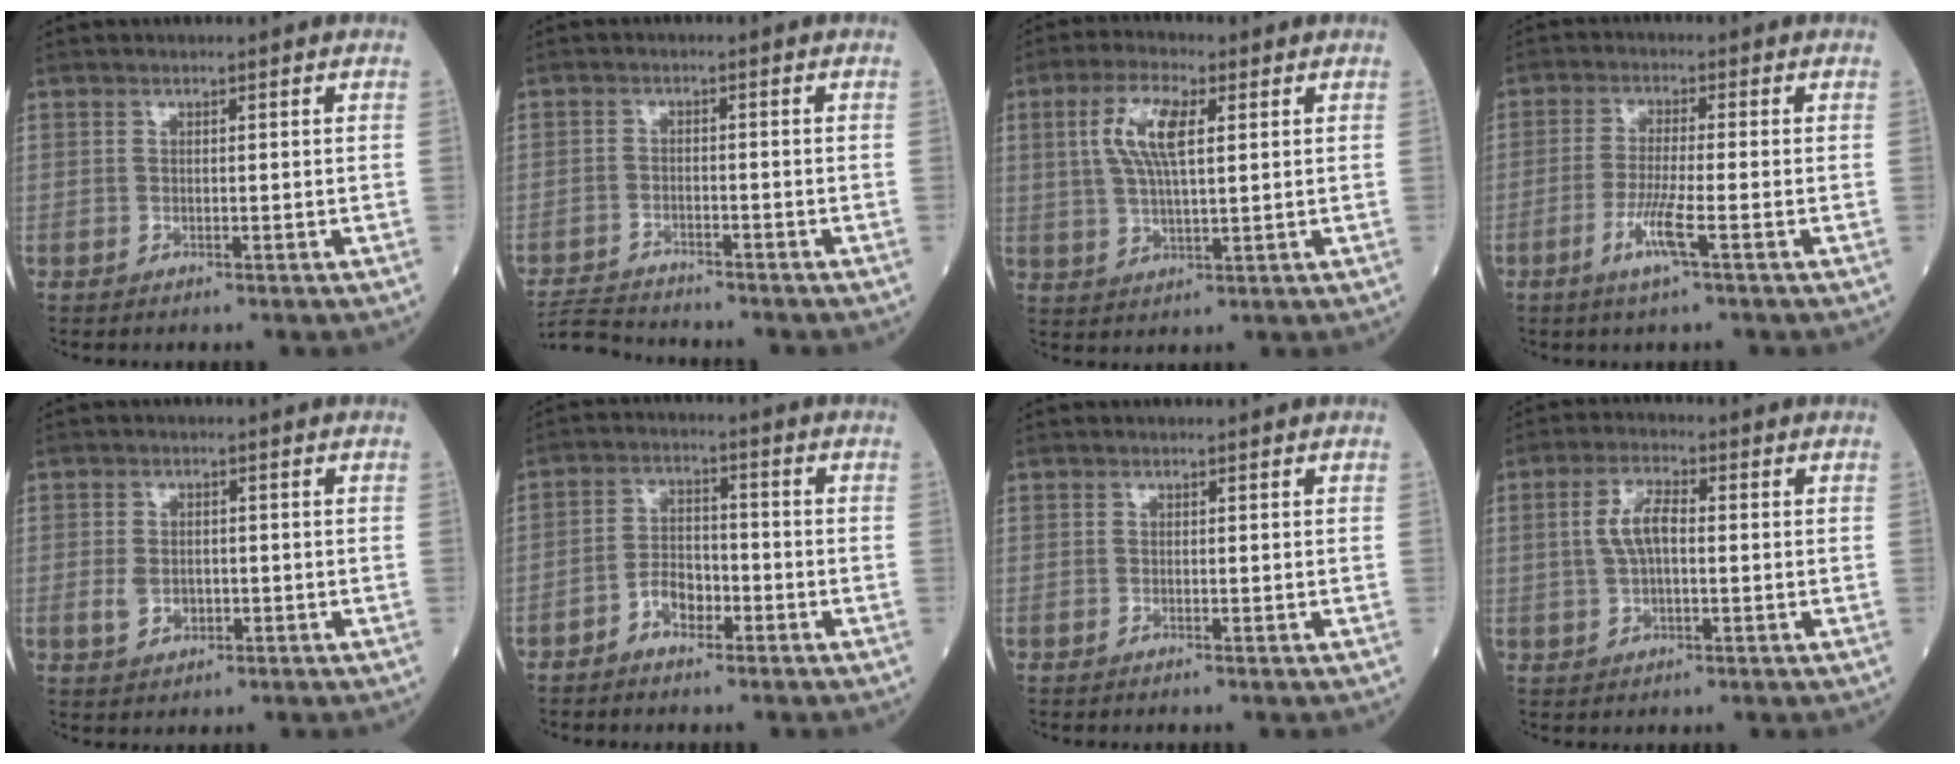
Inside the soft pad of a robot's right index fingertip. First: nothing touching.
{"total": 5.8, "force": [-5.8, 0.4, 0.2], "torque": [-0.005, -0.015, -0.106]}
{"total": 7.9, "force": [2.3, 2.1, 7.2], "torque": [-0.153, 0.009, 0.045]}
{"total": 5.3, "force": [-2.4, -0.3, 4.6], "torque": [-0.091, -0.011, -0.051]}
{"total": 3.2, "force": [-0.8, 2.2, 2.2], "torque": [-0.044, 0.001, -0.008]}
{"total": 4.6, "force": [-2.8, 2.6, 2.7], "torque": [-0.049, 0.013, -0.055]}
{"total": 0.0}
{"total": 5.3, "force": [0.4, 2.0, 4.8], "torque": [-0.105, 0.011, 0.006]}